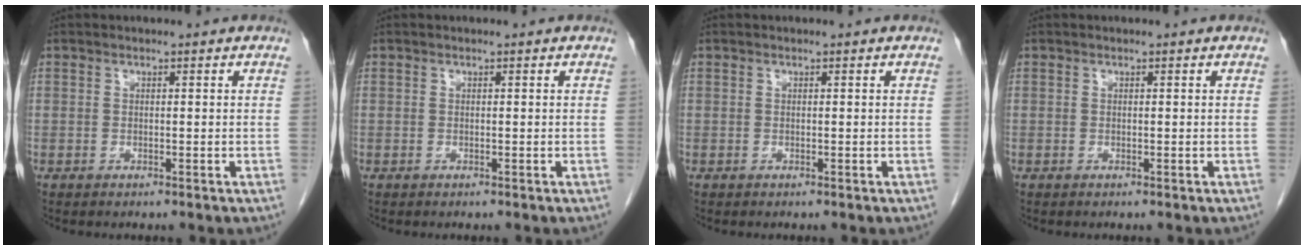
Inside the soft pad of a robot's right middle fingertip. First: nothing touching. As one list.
[{"total": 0.0}, {"total": 0.0}, {"total": 0.0}]